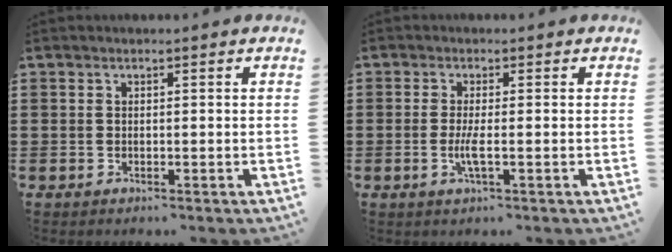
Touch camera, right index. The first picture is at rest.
{"total": 2.9, "force": [-0.8, 0.3, 2.8], "torque": [-0.064, -0.009, -0.019]}